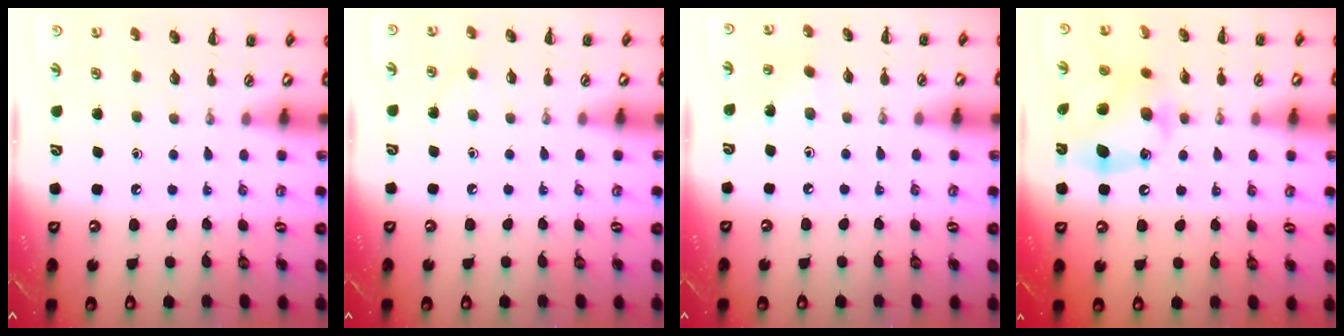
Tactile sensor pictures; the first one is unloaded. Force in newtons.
{"total": 3.7, "press": 3.5, "slide": 1.0}
{"total": 2.2, "press": 2.1, "slide": 0.7}
{"total": 13.1, "press": 12.9, "slide": 1.9}